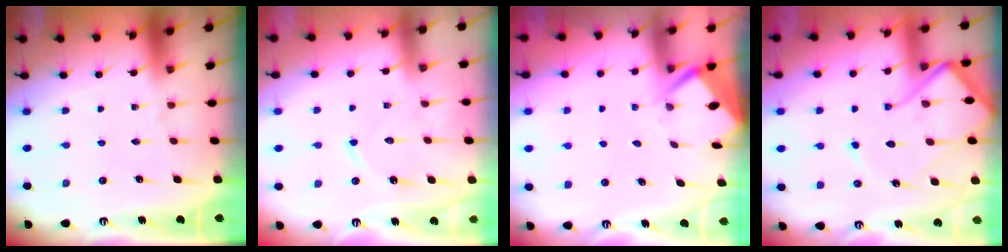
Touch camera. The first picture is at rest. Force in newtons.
{"total": 7.5, "press": 7.5, "slide": 0.5}
{"total": 3.0, "press": 3.0, "slide": 0.3}
{"total": 14.0, "press": 13.9, "slide": 1.6}